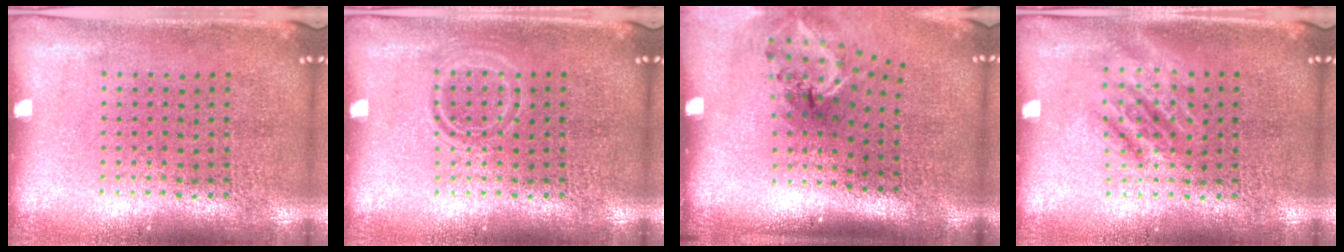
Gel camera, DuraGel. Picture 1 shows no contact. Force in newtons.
{"total": 1.4, "press": 1.3, "slide": 0.4}
{"total": 1.8, "press": 1.2, "slide": 1.4}
{"total": 1.1, "press": 1.1, "slide": 0.2}